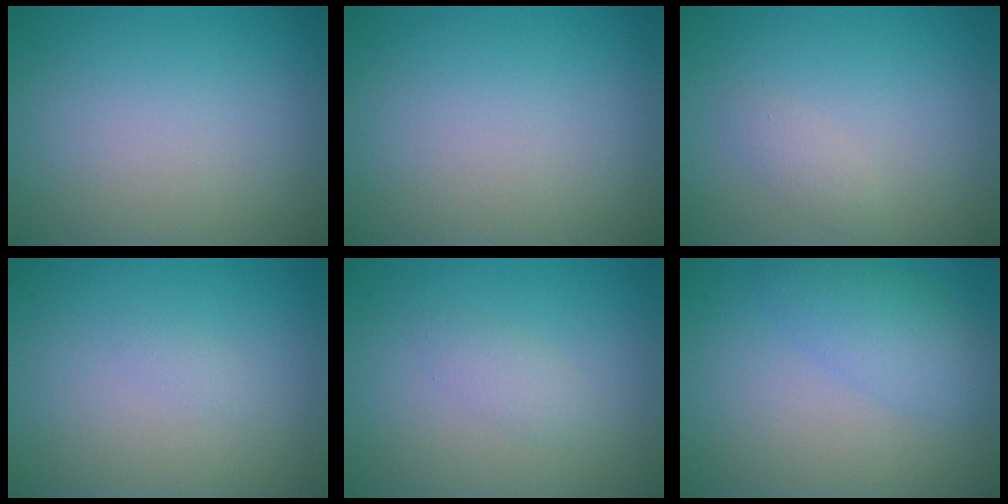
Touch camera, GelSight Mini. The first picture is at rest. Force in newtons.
{"total": 0.0}
{"total": 1.1, "press": 1.1, "slide": 0.1}
{"total": 0.5, "press": 0.5, "slide": 0.1}
{"total": 1.3, "press": 1.3, "slide": 0.1}
{"total": 3.5, "press": 3.5, "slide": 0.2}